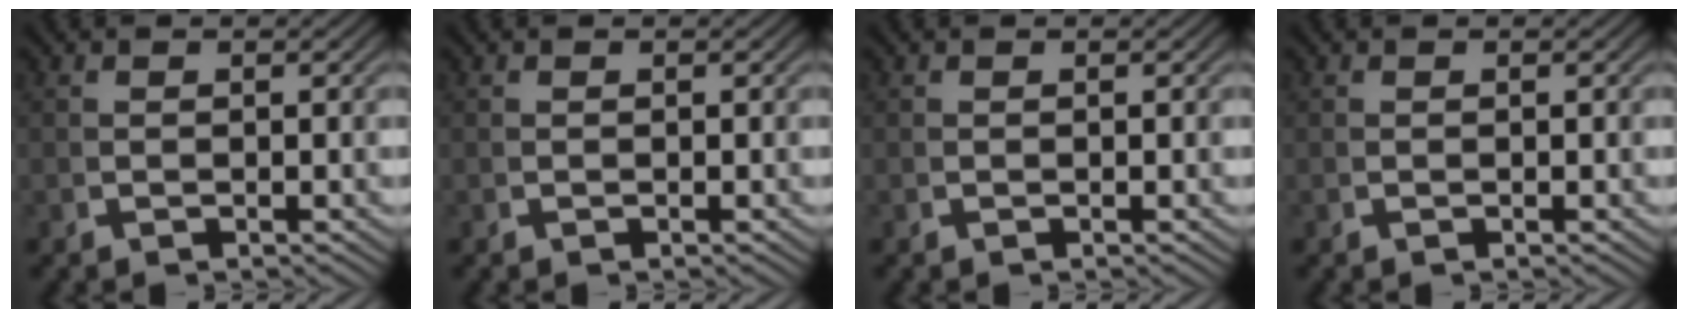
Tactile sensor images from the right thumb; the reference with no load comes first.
{"total": 0.0}
{"total": 0.0}
{"total": 0.0}